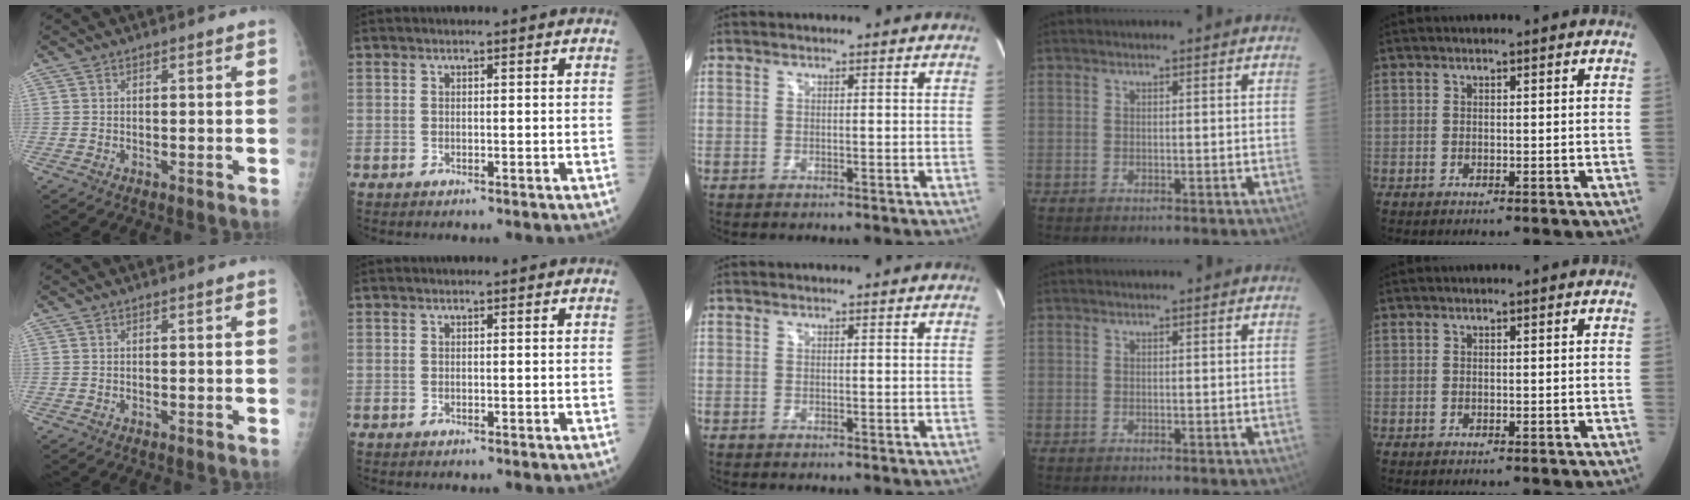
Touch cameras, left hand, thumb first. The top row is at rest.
{}